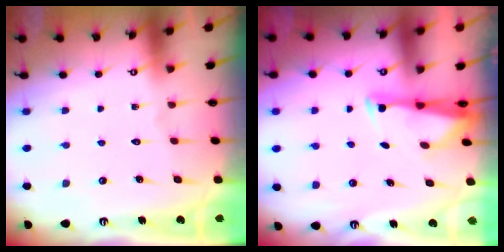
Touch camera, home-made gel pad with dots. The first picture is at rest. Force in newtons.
{"total": 2.9, "press": 2.8, "slide": 0.7}